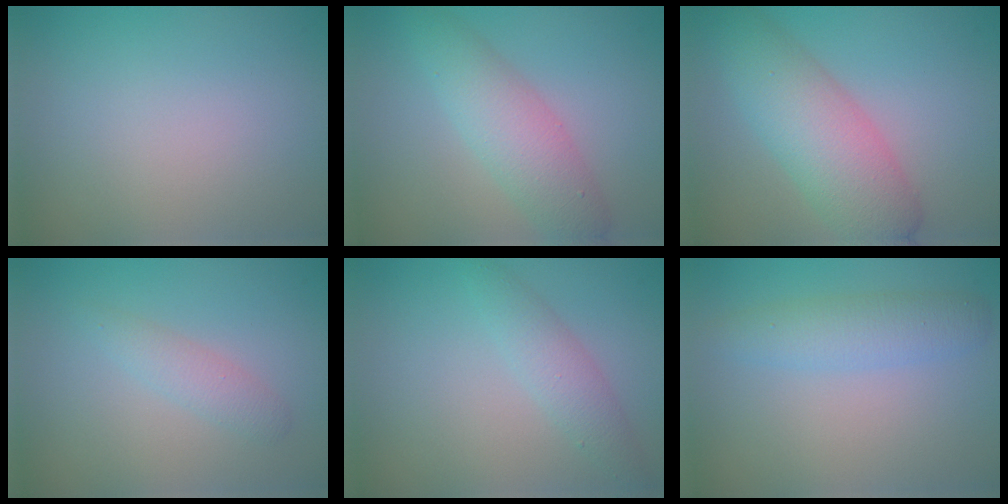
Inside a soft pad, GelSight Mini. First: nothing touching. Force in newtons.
{"total": 4.7, "press": 4.7, "slide": 0.1}
{"total": 7.3, "press": 7.3, "slide": 0.3}
{"total": 1.8, "press": 1.8, "slide": 0.0}
{"total": 2.4, "press": 2.4, "slide": 0.1}
{"total": 3.1, "press": 3.1, "slide": 0.1}